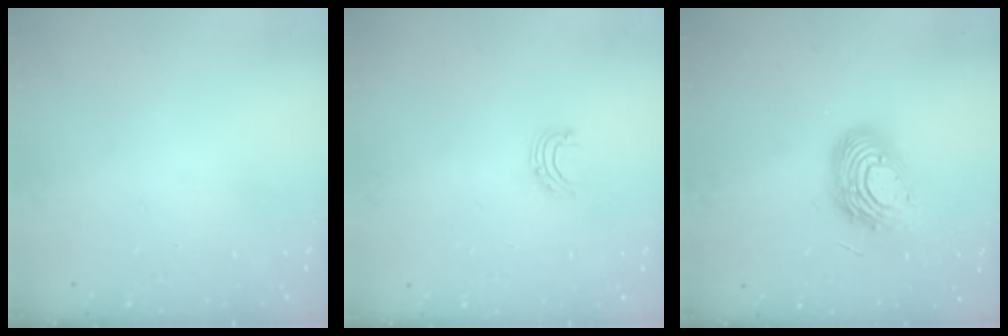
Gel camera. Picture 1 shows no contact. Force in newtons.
{"total": 5.1, "press": 5.1, "slide": 0.4}
{"total": 15.0, "press": 15.0, "slide": 1.2}